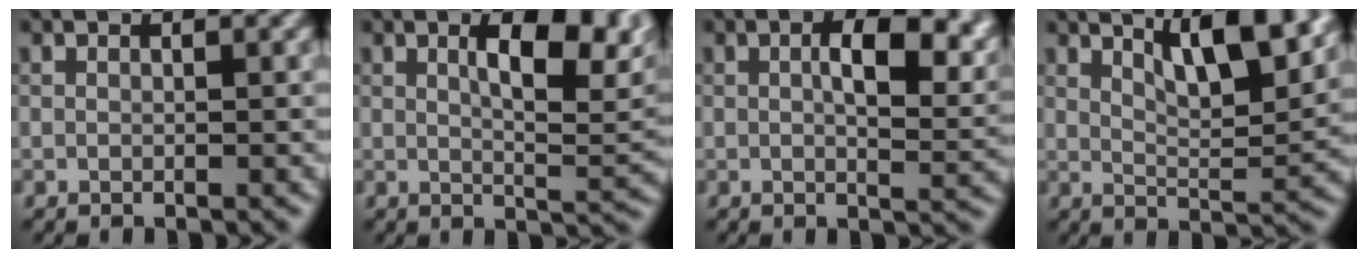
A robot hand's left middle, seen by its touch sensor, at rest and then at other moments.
{"total": 8.5, "force": [2.5, 3.1, 7.5], "torque": [-0.109, 0.004, 0.040]}
{"total": 7.2, "force": [1.9, 3.2, 6.1], "torque": [-0.090, 0.000, 0.029]}
{"total": 6.6, "force": [3.8, 1.7, 5.1], "torque": [-0.077, 0.003, 0.061]}